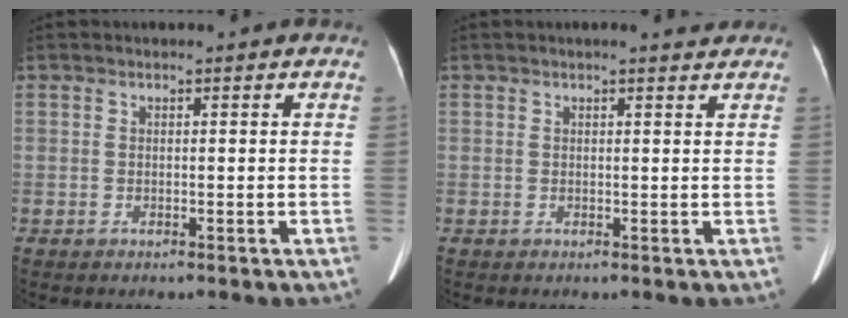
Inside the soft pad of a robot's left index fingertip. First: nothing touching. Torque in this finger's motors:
{"motor_torque": [0.20, -0.25, 0.00, -0.01]}